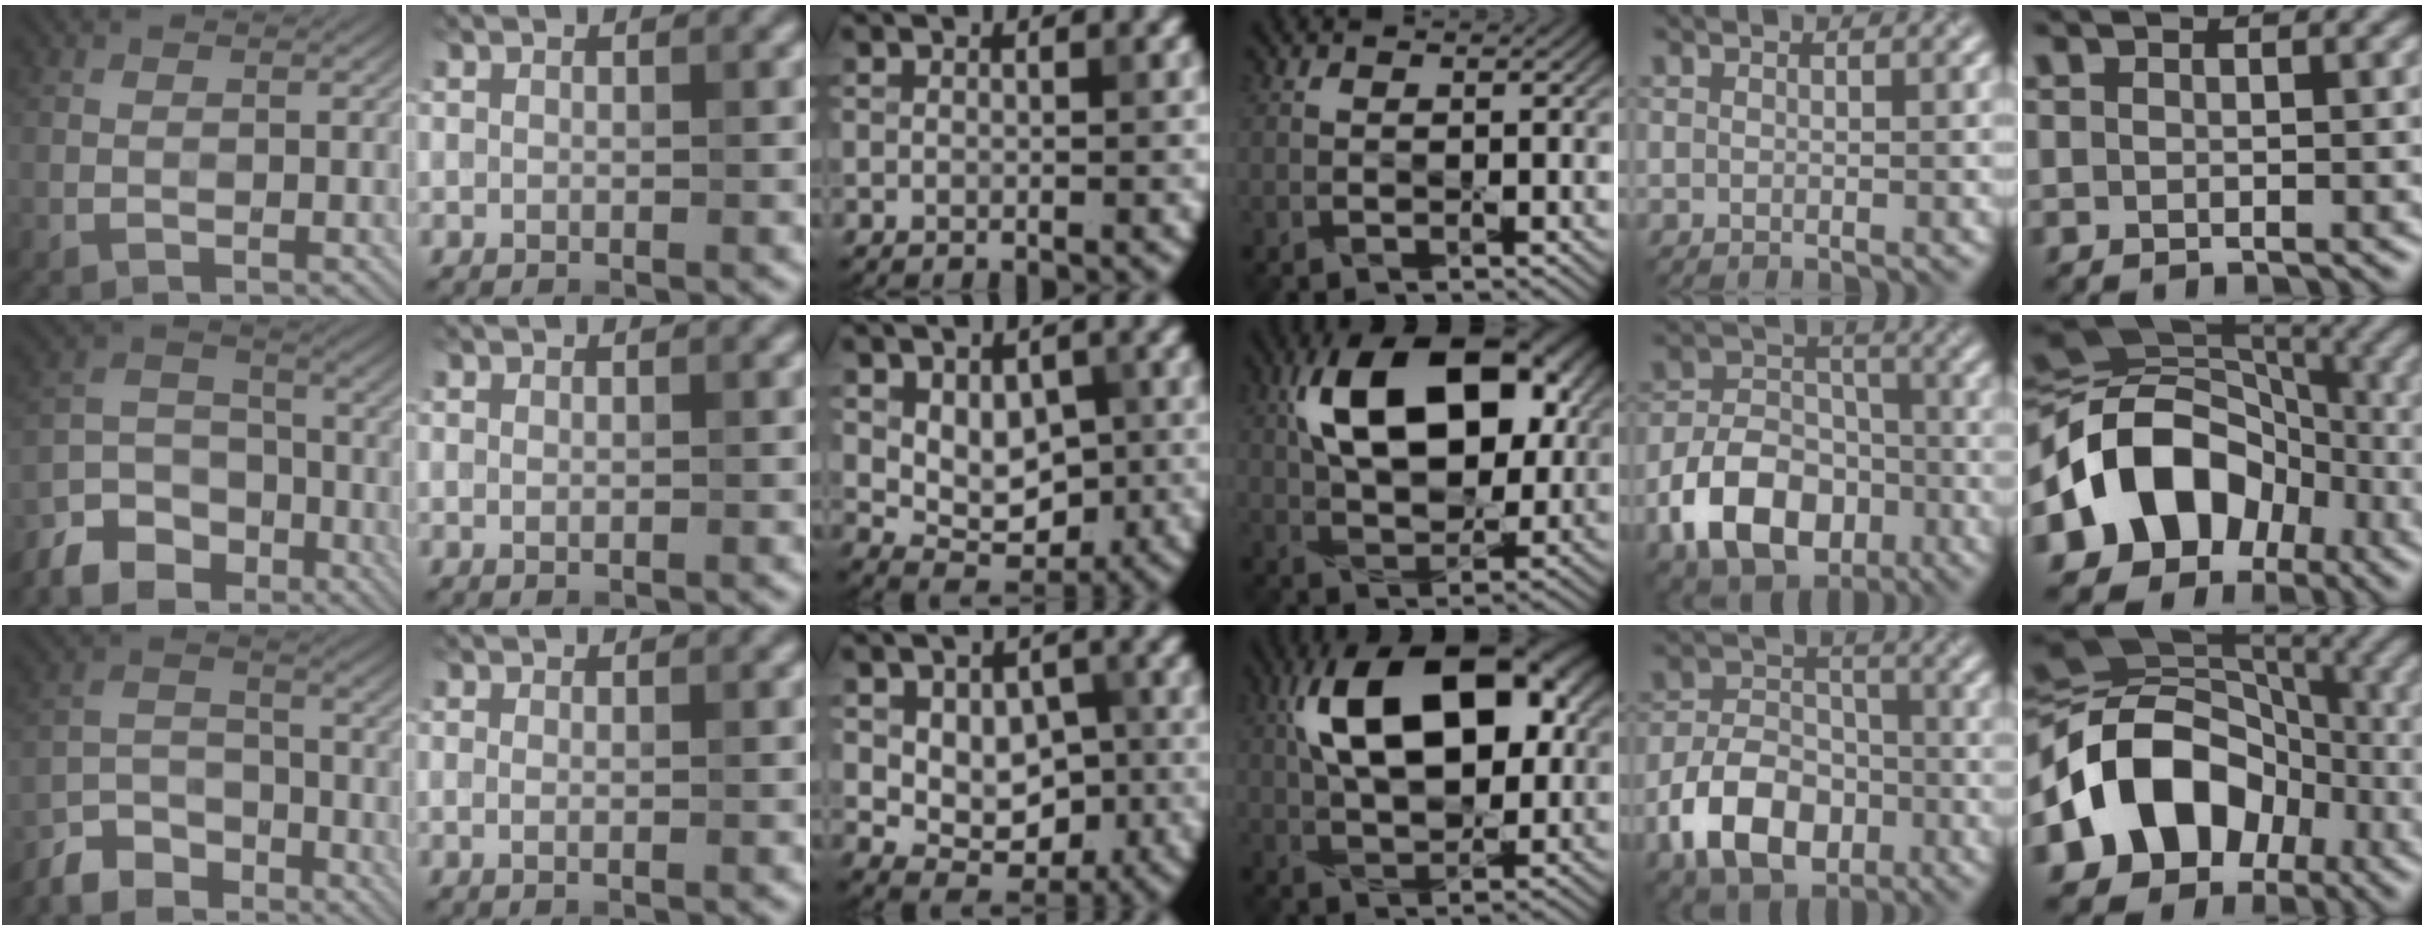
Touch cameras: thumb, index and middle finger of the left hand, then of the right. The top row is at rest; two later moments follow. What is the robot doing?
{"motion": "wipe", "object": "bowl"}